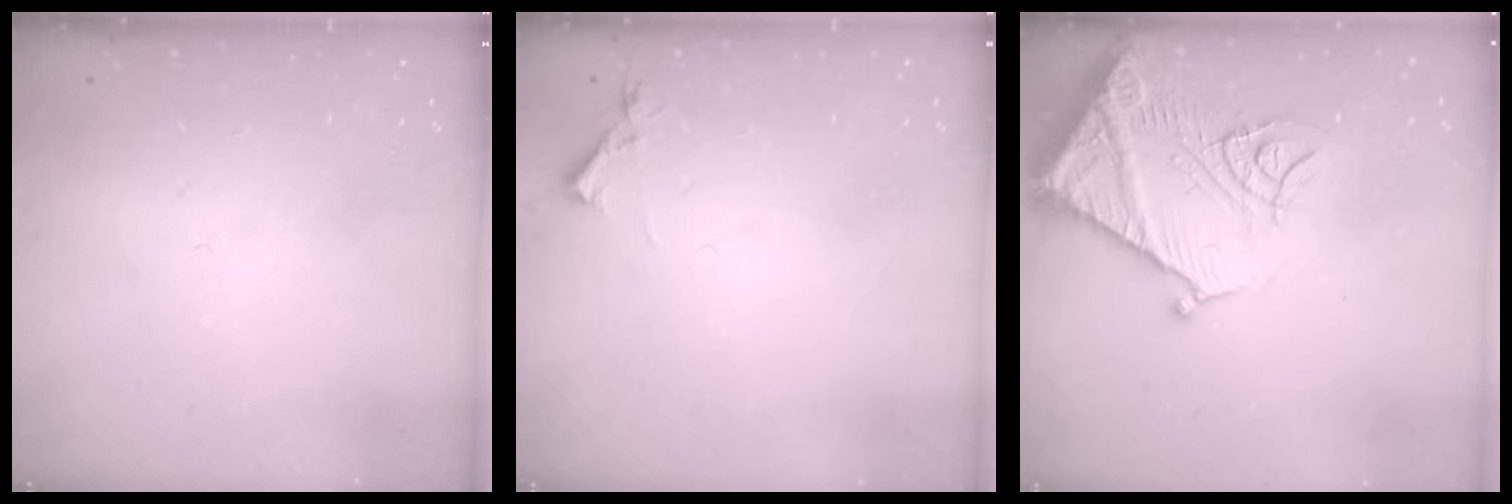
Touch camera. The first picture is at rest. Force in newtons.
{"total": 3.4, "press": 3.3, "slide": 0.7}
{"total": 16.1, "press": 16.0, "slide": 1.8}